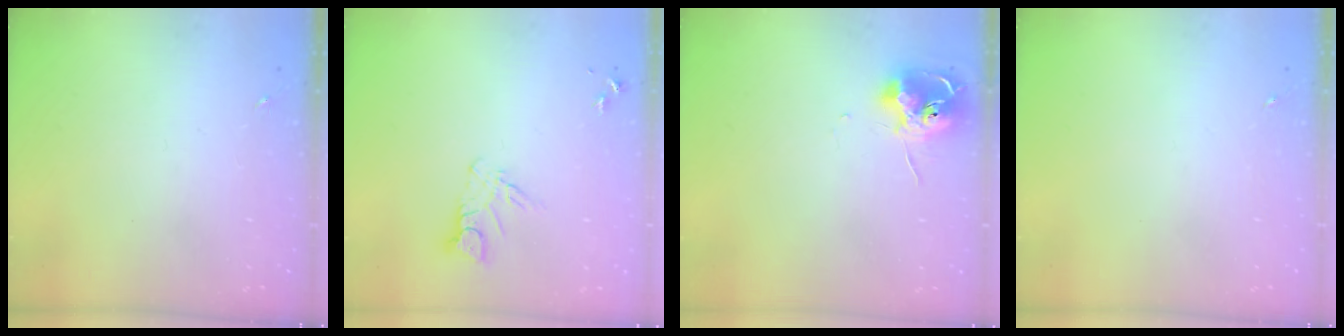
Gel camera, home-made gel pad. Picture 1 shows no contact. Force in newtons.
{"total": 7.0, "press": 7.0, "slide": 0.7}
{"total": 11.1, "press": 11.0, "slide": 0.6}
{"total": 0.0}